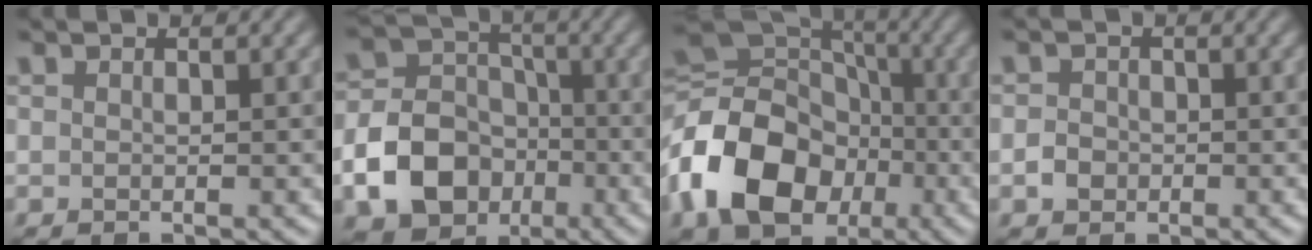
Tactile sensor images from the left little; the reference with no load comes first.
{"total": 8.7, "force": [-3.5, 6.6, 4.4], "torque": [-0.076, -0.005, -0.072]}
{"total": 14.9, "force": [-4.9, 11.0, 8.7], "torque": [-0.204, -0.010, -0.101]}
{"total": 1.4, "force": [-0.6, 1.2, 0.4], "torque": [0.003, 0.001, -0.014]}